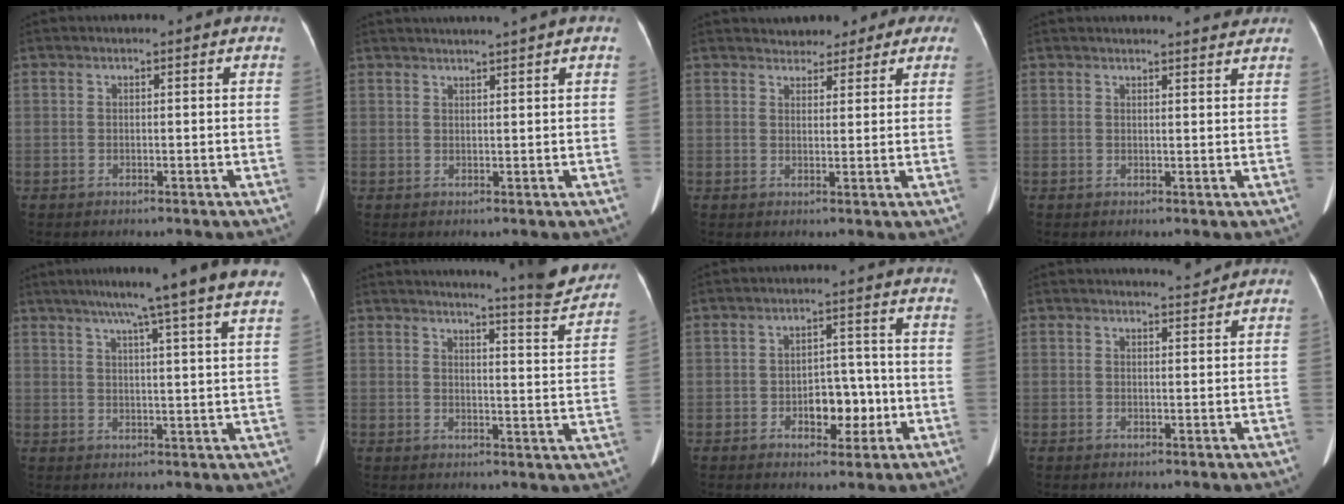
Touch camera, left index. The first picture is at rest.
{"total": 5.1, "force": [4.4, -1.3, 2.3], "torque": [-0.025, 0.018, 0.057]}
{"total": 7.4, "force": [6.2, 3.7, 1.7], "torque": [-0.002, 0.021, 0.066]}
{"total": 5.7, "force": [5.4, 0.1, 1.7], "torque": [-0.021, 0.004, 0.052]}
{"total": 17.9, "force": [14.9, -1.4, 9.8], "torque": [-0.152, -0.003, 0.181]}
{"total": 11.8, "force": [11.3, -0.7, 3.6], "torque": [-0.046, -0.046, 0.128]}
{"total": 5.7, "force": [-1.8, 3.3, 4.3], "torque": [-0.056, 0.014, -0.024]}
{"total": 2.0, "force": [2.0, -0.4, 0.0], "torque": [-0.003, -0.007, 0.033]}